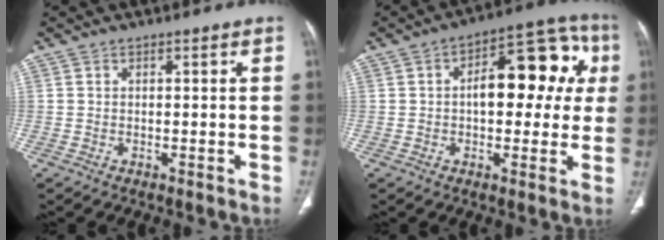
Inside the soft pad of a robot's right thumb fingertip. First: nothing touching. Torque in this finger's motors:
{"motor_torque": [1.05, 2.28, 1.26, 0.06, 0.06]}